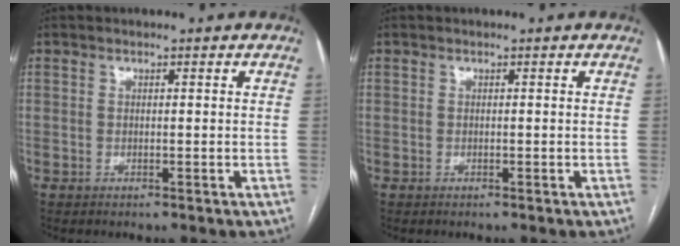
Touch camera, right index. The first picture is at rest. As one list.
[{"total": 0.0}]